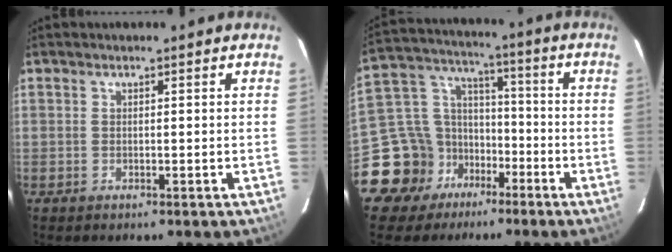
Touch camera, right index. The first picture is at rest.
{"total": 13.8, "force": [-8.0, 10.6, 3.9], "torque": [-0.103, 0.051, -0.125]}